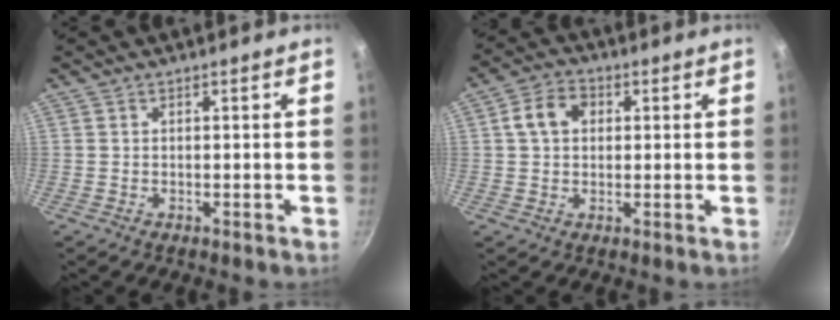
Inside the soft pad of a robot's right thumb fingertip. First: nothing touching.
{"total": 6.6, "force": [1.4, 4.9, 4.2], "torque": [-0.068, 0.013, 0.020]}